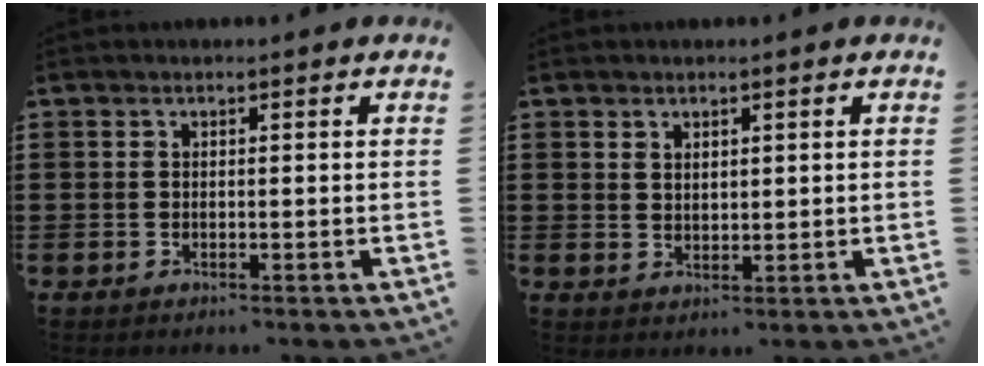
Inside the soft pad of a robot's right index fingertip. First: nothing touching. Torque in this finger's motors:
{"motor_torque": [-0.39, 0.37, -0.03, -0.01]}